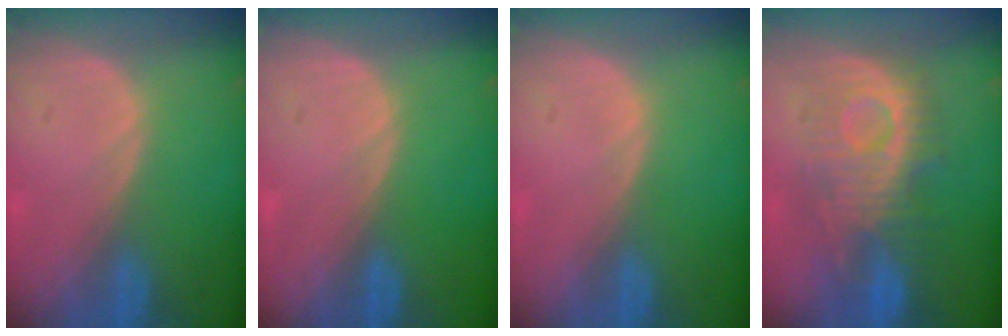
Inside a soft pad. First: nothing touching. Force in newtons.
{"total": 0.0}
{"total": 0.0}
{"total": 9.5, "press": 9.4, "slide": 1.1}